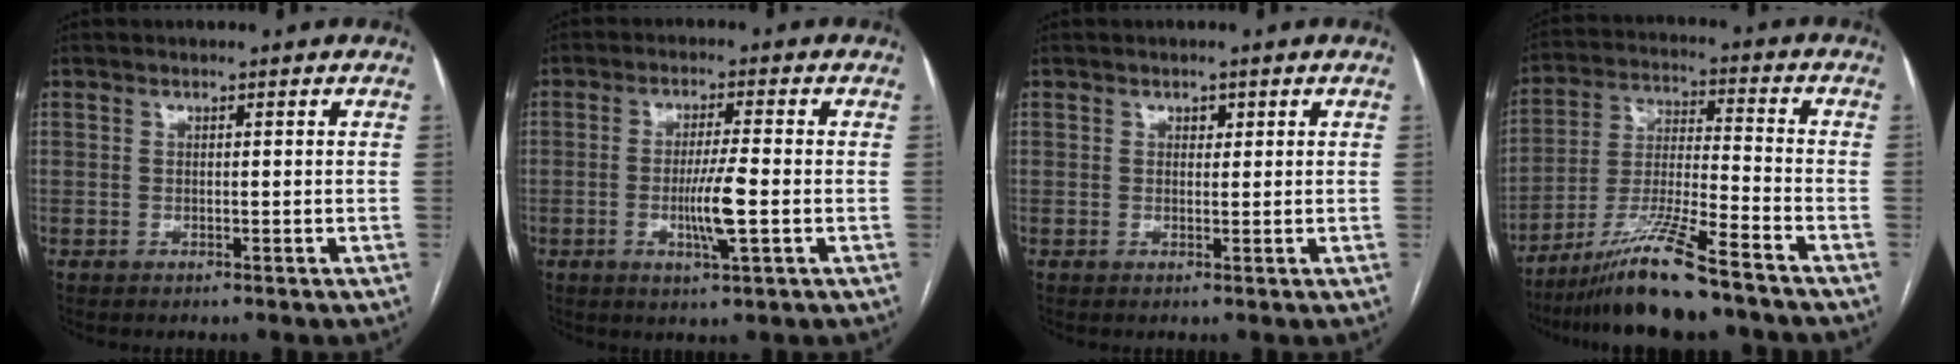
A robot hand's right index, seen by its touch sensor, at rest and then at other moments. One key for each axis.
{"total": 6.3, "fx": -1.4, "fy": 0.1, "fz": 6.2, "tx": -0.115, "ty": -0.012, "tz": -0.024}
{"total": 1.1, "fx": 0.5, "fy": 0.8, "fz": 0.6, "tx": -0.006, "ty": 0.000, "tz": 0.007}
{"total": 12.9, "fx": -9.9, "fy": 0.2, "fz": 8.3, "tx": -0.160, "ty": -0.021, "tz": -0.180}